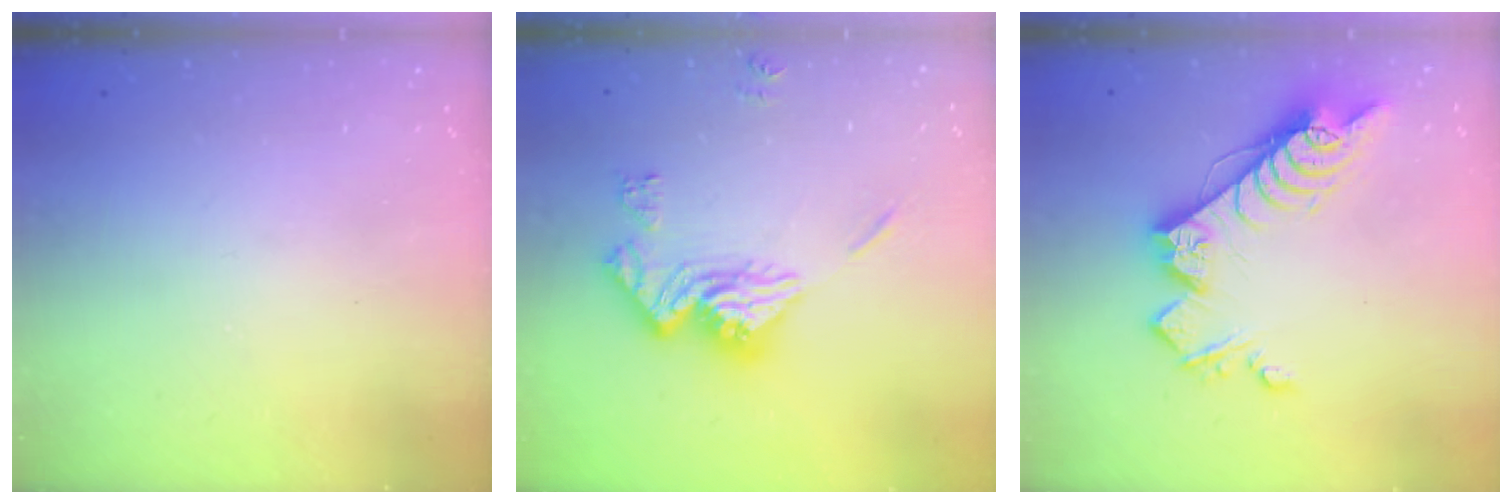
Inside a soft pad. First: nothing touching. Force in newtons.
{"total": 15.2, "press": 15.2, "slide": 1.5}
{"total": 14.6, "press": 14.5, "slide": 1.0}